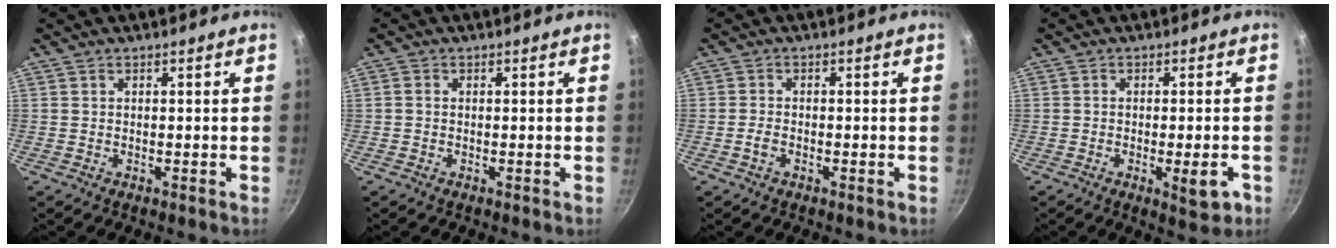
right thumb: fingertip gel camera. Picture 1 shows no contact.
{"total": 0.8, "force": [-0.1, 0.7, 0.4], "torque": [-0.008, 0.004, -0.003]}
{"total": 1.7, "force": [-0.8, 1.1, 1.1], "torque": [-0.028, 0.011, -0.016]}
{"total": 5.7, "force": [-2.1, 1.7, 5.0], "torque": [-0.059, 0.004, -0.024]}